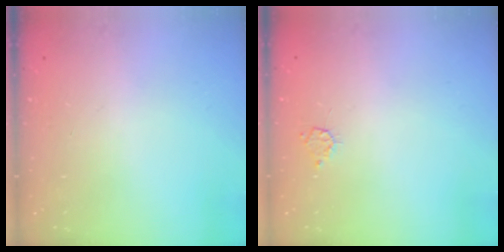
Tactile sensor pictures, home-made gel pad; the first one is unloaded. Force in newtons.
{"total": 3.3, "press": 3.2, "slide": 0.3}